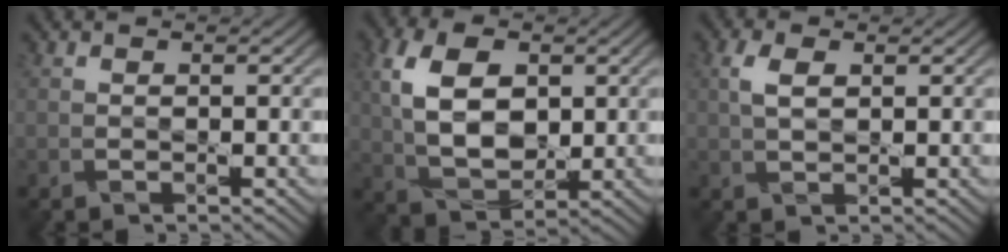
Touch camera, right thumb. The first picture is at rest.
{"total": 9.1, "force": [2.2, 5.8, 6.7], "torque": [-0.157, 0.006, 0.039]}
{"total": 2.6, "force": [1.1, 1.2, 2.0], "torque": [-0.052, 0.005, 0.019]}